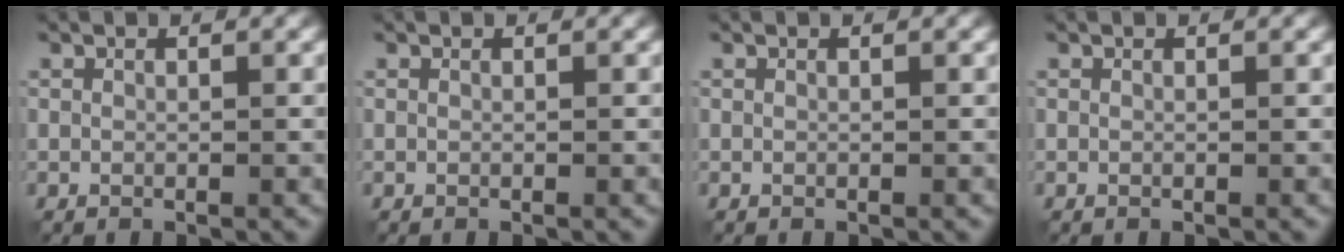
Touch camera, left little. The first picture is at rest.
{"total": 0.0}
{"total": 0.0}
{"total": 0.0}